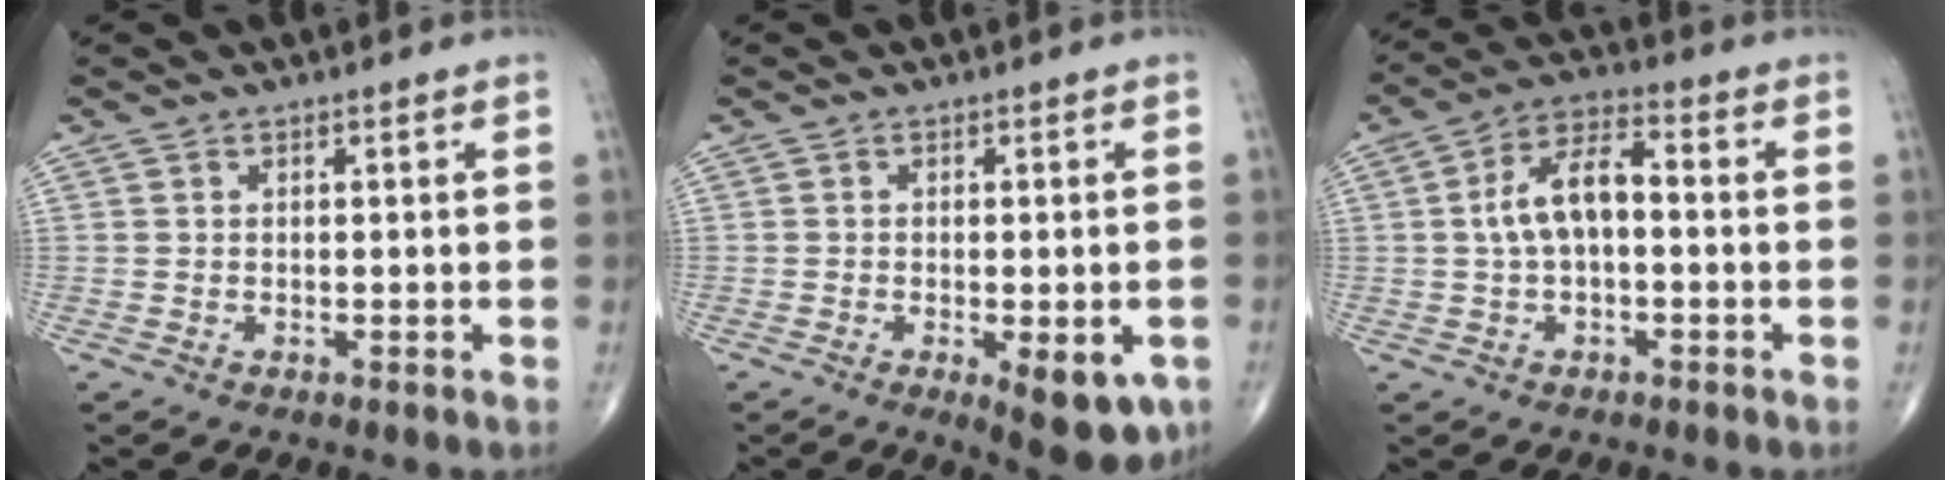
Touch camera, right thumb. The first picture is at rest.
{"total": 9.1, "force": [-3.3, 3.3, 7.8], "torque": [-0.089, -0.007, -0.038]}
{"total": 9.0, "force": [0.1, 4.5, 7.8], "torque": [-0.148, 0.032, -0.006]}